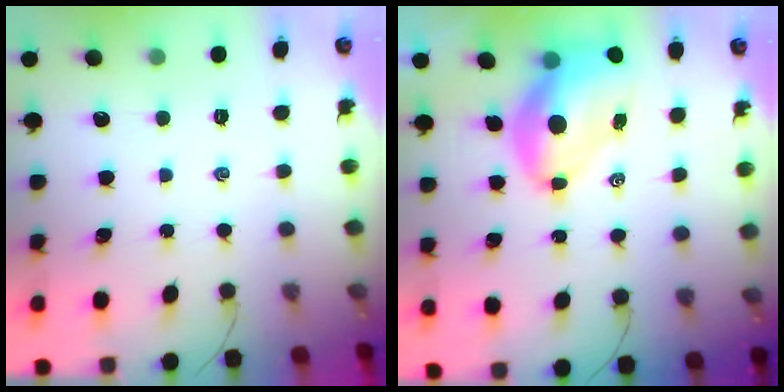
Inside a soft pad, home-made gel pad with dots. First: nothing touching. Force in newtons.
{"total": 10.2, "press": 9.7, "slide": 3.1}